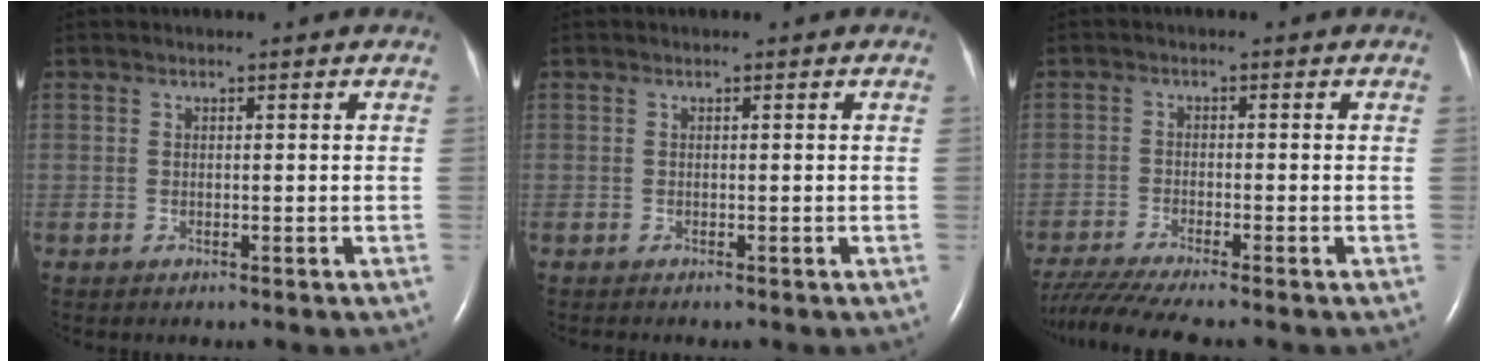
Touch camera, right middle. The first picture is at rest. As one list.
[{"total": 0.0}, {"total": 8.4, "force": [-7.4, -0.9, 4.1], "torque": [-0.069, -0.025, -0.125]}]